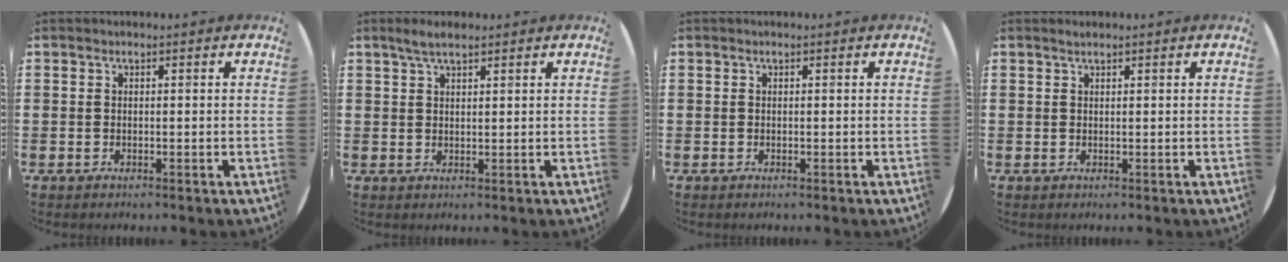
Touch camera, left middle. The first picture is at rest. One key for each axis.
{"total": 2.6, "fx": 2.1, "fy": 0.6, "fz": 1.5, "tx": -0.023, "ty": 0.003, "tz": 0.035}
{"total": 0.0}
{"total": 0.7, "fx": 0.7, "fy": 0.0, "fz": 0.2, "tx": -0.005, "ty": 0.001, "tz": 0.012}